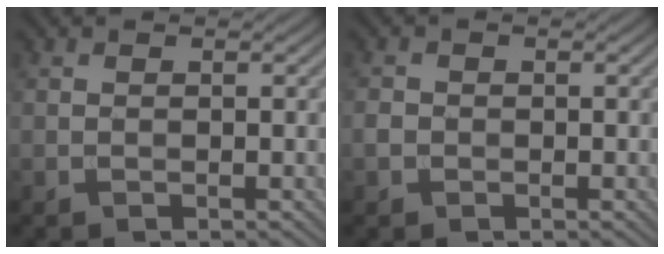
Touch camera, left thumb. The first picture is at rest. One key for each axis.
{"total": 1.4, "fx": -0.5, "fy": 1.3, "fz": 0.5, "tx": -0.009, "ty": -0.002, "tz": -0.015}